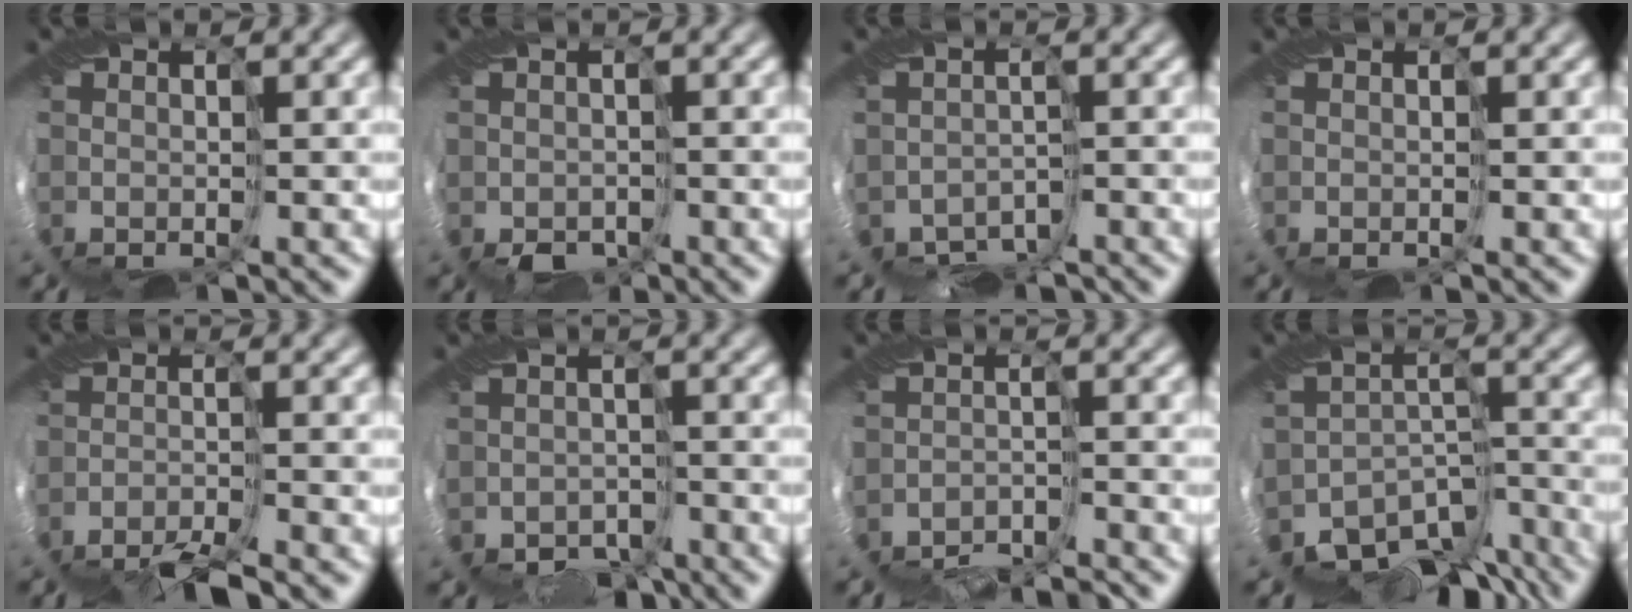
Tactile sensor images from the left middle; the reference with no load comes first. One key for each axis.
{"total": 2.1, "fx": -1.4, "fy": 1.5, "fz": 0.3, "tx": 0.000, "ty": -0.009, "tz": -0.020}
{"total": 3.5, "fx": -3.4, "fy": 0.9, "fz": -0.3, "tx": 0.007, "ty": -0.018, "tz": -0.064}
{"total": 0.0}
{"total": 4.9, "fx": -4.7, "fy": 0.1, "fz": 1.3, "tx": -0.015, "ty": -0.005, "tz": -0.100}
{"total": 3.9, "fx": -3.0, "fy": 2.4, "fz": 0.3, "tx": 0.005, "ty": -0.031, "tz": -0.045}
{"total": 5.3, "fx": -5.3, "fy": 0.1, "fz": -0.2, "tx": -0.005, "ty": -0.007, "tz": -0.095}
{"total": 11.2, "fx": -10.1, "fy": 4.3, "fz": 1.9, "tx": -0.013, "ty": -0.007, "tz": -0.147}